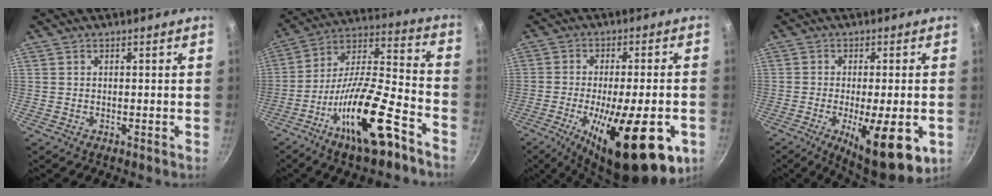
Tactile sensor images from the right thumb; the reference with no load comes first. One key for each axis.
{"total": 20.9, "fx": -11.2, "fy": 6.4, "fz": 16.4, "tx": -0.259, "ty": 0.066, "tz": -0.198}
{"total": 22.6, "fx": -8.3, "fy": 7.5, "fz": 19.7, "tx": -0.272, "ty": 0.001, "tz": -0.116}
{"total": 14.3, "fx": -4.6, "fy": 4.5, "fz": 12.8, "tx": -0.169, "ty": -0.001, "tz": -0.061}